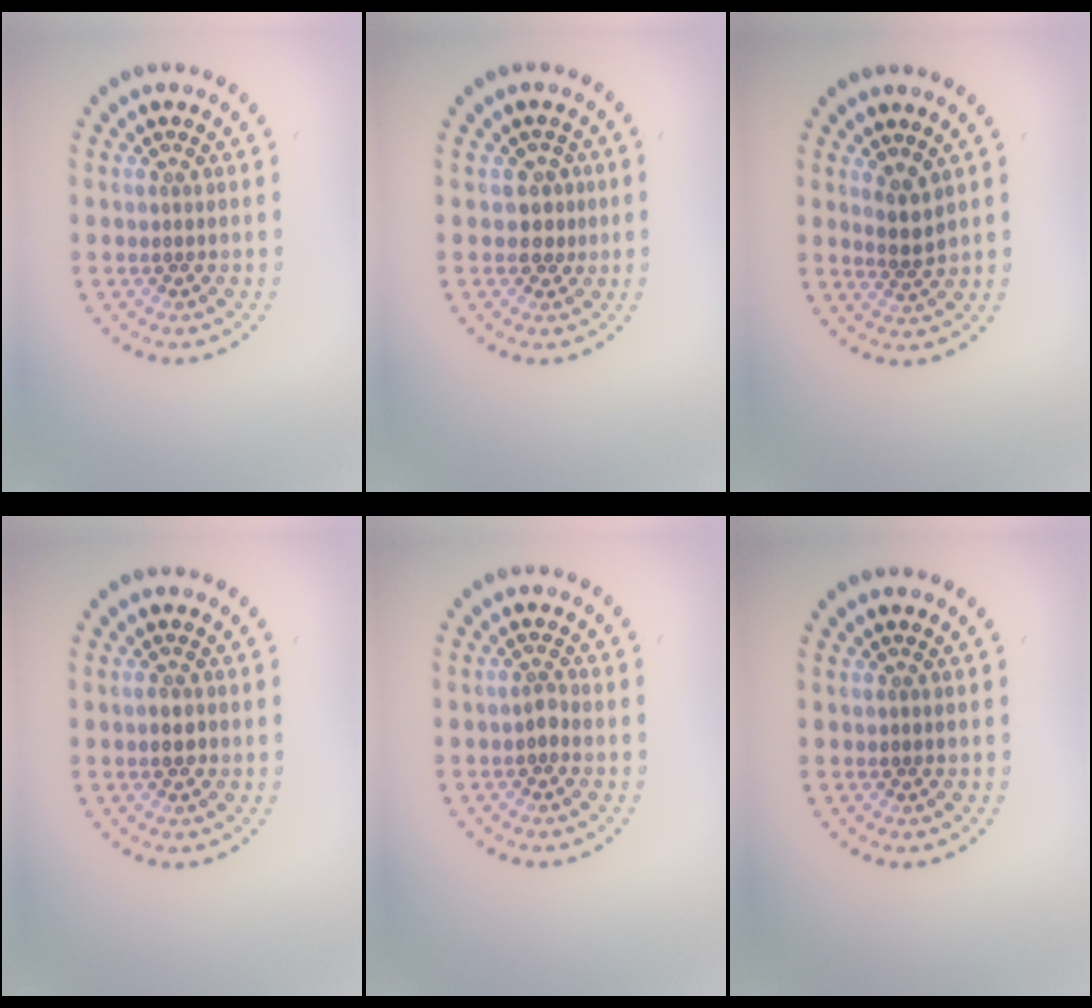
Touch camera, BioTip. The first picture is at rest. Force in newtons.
{"total": 1.7, "press": 1.4, "slide": 1.0}
{"total": 1.8, "press": 1.5, "slide": 1.1}
{"total": 1.1, "press": 1.0, "slide": 0.2}
{"total": 0.9, "press": 0.7, "slide": 0.6}
{"total": 0.0}